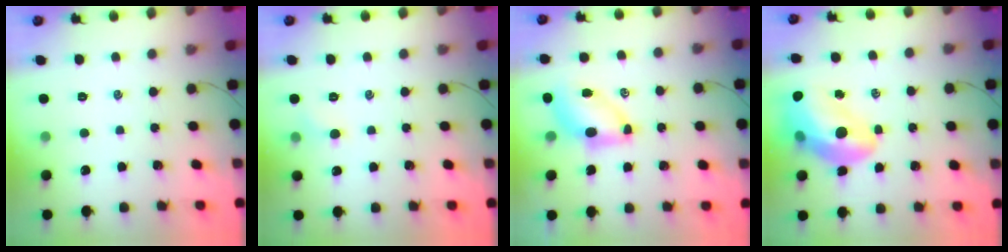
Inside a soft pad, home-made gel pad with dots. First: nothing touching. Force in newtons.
{"total": 4.4, "press": 4.1, "slide": 1.5}
{"total": 7.1, "press": 6.9, "slide": 1.3}
{"total": 15.7, "press": 15.1, "slide": 4.2}